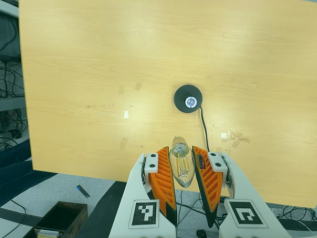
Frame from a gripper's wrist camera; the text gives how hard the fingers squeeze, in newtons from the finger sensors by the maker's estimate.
{"total": 12.5, "left": 13.3, "right": 11.8}